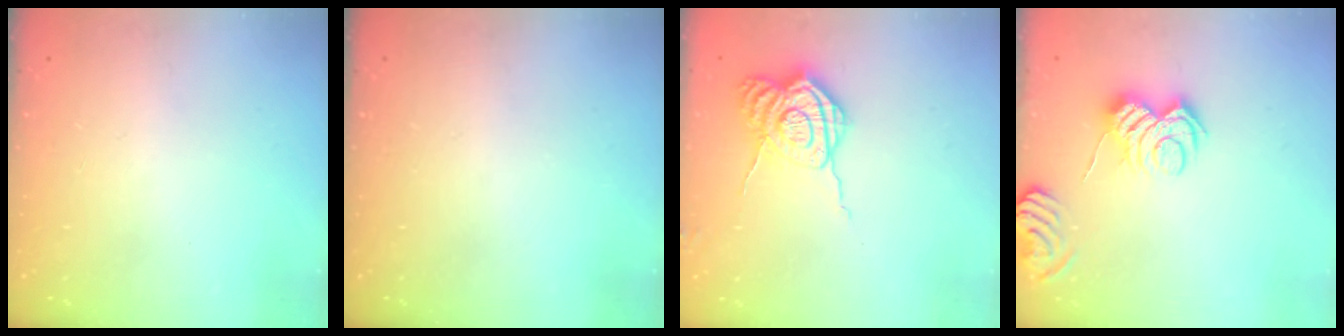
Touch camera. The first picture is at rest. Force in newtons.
{"total": 0.0}
{"total": 10.8, "press": 10.8, "slide": 0.9}
{"total": 9.7, "press": 9.6, "slide": 0.8}